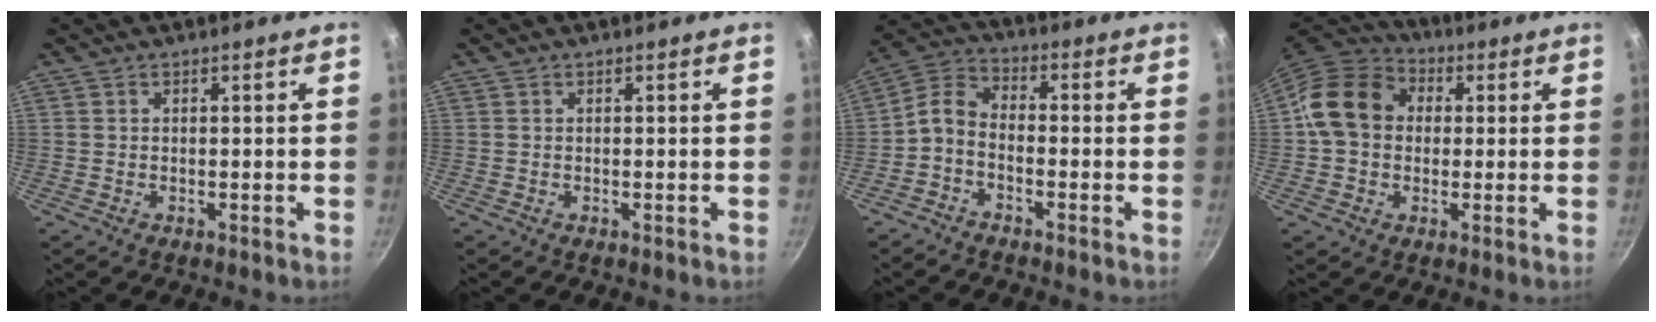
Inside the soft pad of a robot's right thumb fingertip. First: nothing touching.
{"total": 0.0}
{"total": 5.7, "force": [-2.4, 3.4, 3.9], "torque": [-0.091, 0.041, -0.061]}
{"total": 12.9, "force": [1.4, 10.6, 7.2], "torque": [-0.098, 0.026, 0.007]}